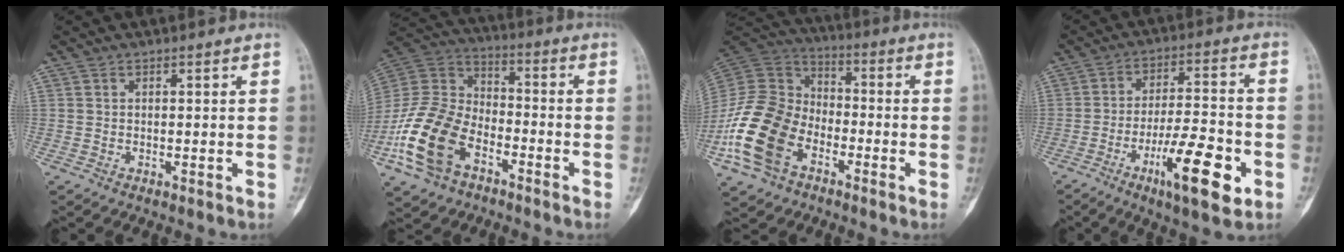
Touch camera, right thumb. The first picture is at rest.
{"total": 17.7, "force": [-8.1, 11.0, 11.3], "torque": [-0.223, 0.052, -0.160]}
{"total": 18.2, "force": [-7.5, 12.3, 11.0], "torque": [-0.212, 0.053, -0.151]}
{"total": 14.8, "force": [-6.2, 4.0, 12.8], "torque": [-0.203, 0.027, -0.096]}